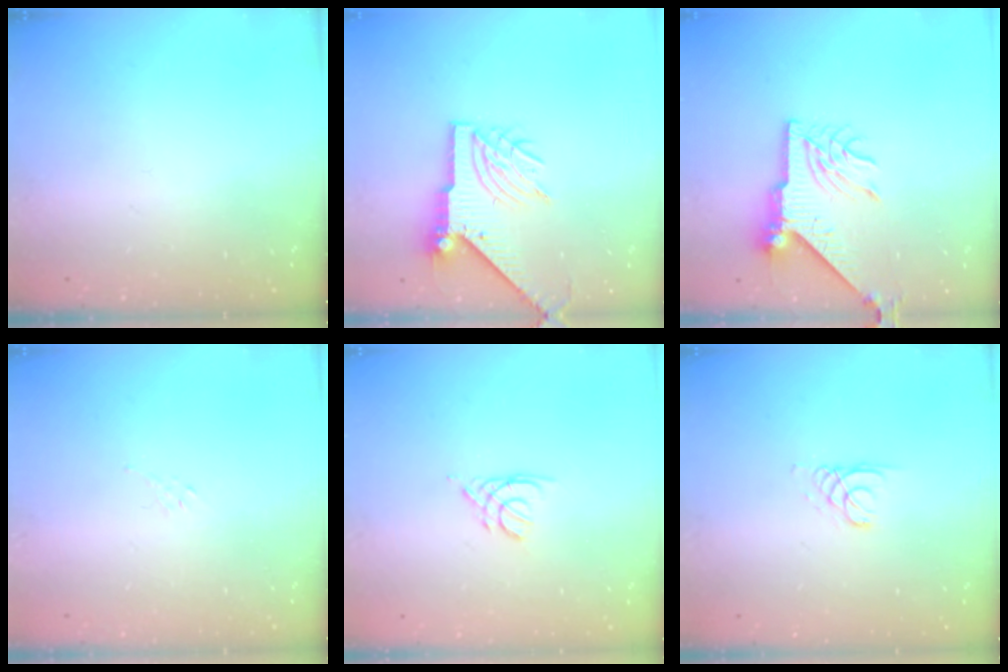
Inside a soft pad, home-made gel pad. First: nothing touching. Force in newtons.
{"total": 8.7, "press": 8.6, "slide": 1.2}
{"total": 8.9, "press": 8.9, "slide": 1.1}
{"total": 4.3, "press": 4.2, "slide": 0.9}
{"total": 2.2, "press": 2.2, "slide": 0.4}
{"total": 1.1, "press": 1.1, "slide": 0.1}